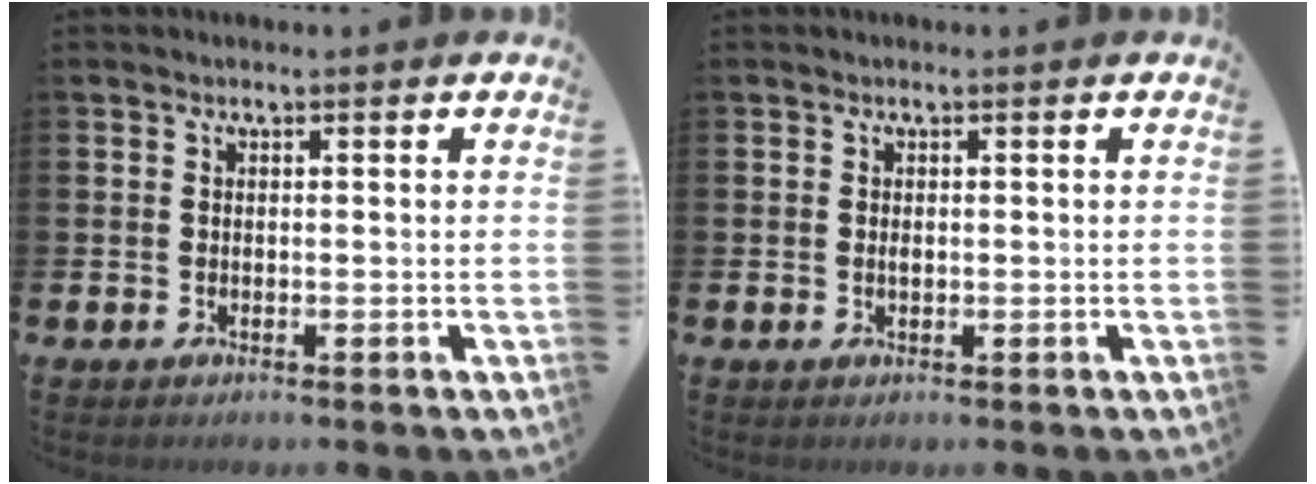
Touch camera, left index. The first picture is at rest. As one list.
[{"total": 0.6, "force": [0.1, 0.2, 0.5], "torque": [-0.010, 0.001, 0.001]}]